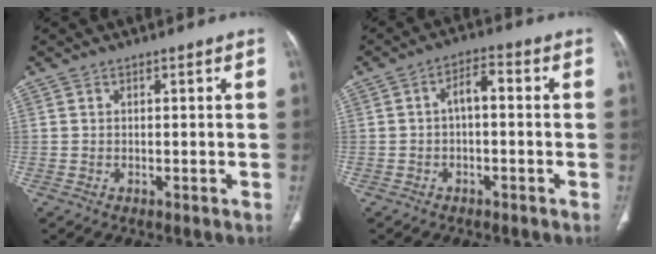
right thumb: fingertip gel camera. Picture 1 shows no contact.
{"total": 4.2, "force": [-0.4, 2.0, 3.6], "torque": [-0.055, 0.024, -0.015]}